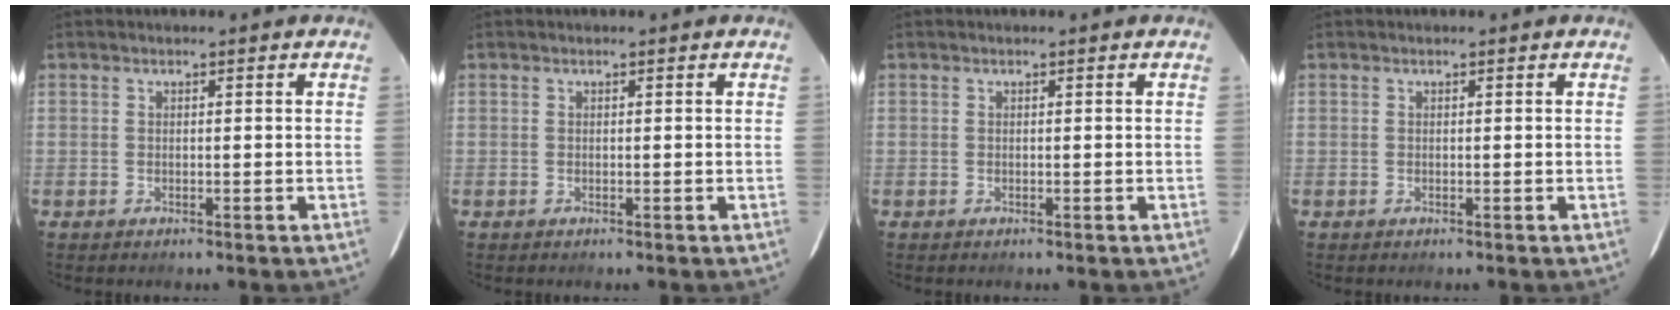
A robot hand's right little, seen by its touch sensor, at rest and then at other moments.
{"total": 0.0}
{"total": 0.0}
{"total": 0.0}